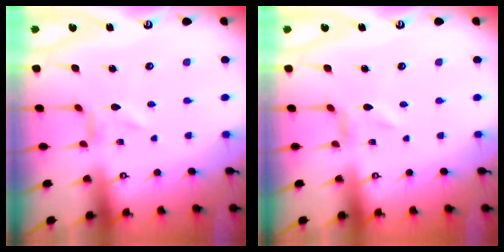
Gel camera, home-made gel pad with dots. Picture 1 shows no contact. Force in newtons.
{"total": 0.0}